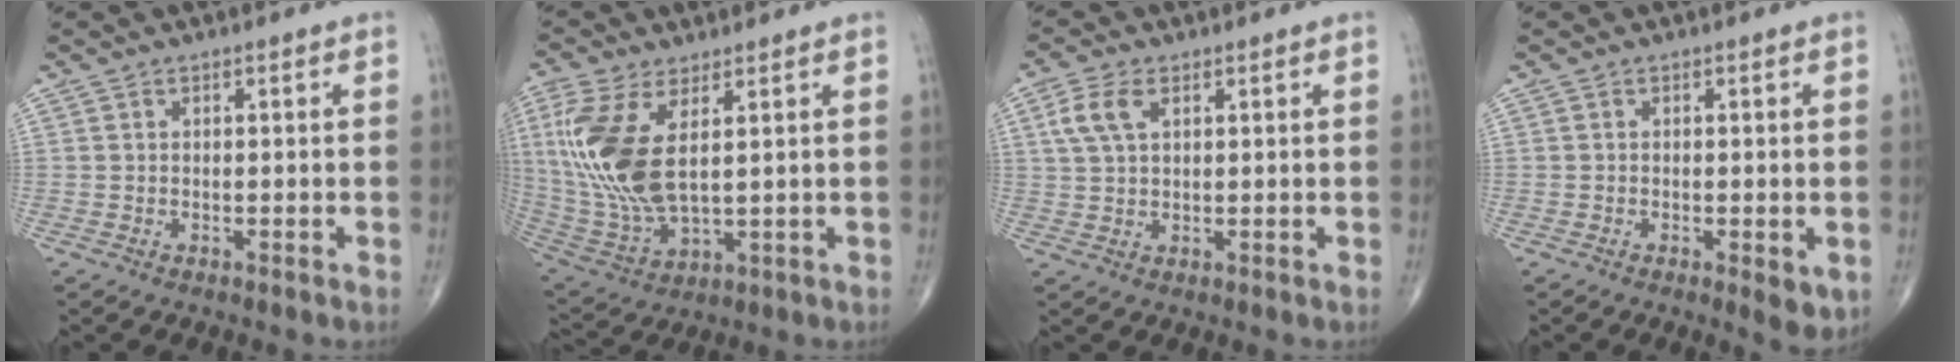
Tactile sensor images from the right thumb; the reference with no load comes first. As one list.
[{"total": 16.0, "force": [3.7, 7.3, 13.7], "torque": [-0.317, -0.016, 0.085]}, {"total": 5.6, "force": [2.0, 3.1, 4.1], "torque": [-0.094, 0.007, 0.043]}, {"total": 3.5, "force": [-1.0, 1.3, 3.2], "torque": [-0.040, -0.009, -0.015]}]